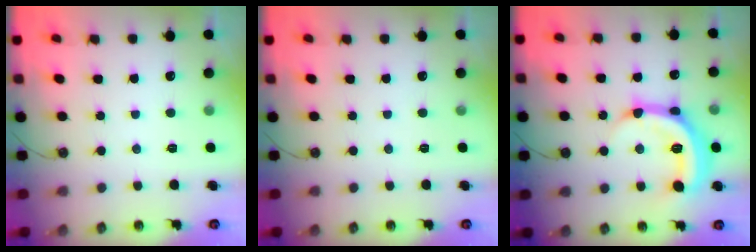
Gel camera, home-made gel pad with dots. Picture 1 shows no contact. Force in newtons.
{"total": 0.0}
{"total": 16.6, "press": 16.6, "slide": 0.2}